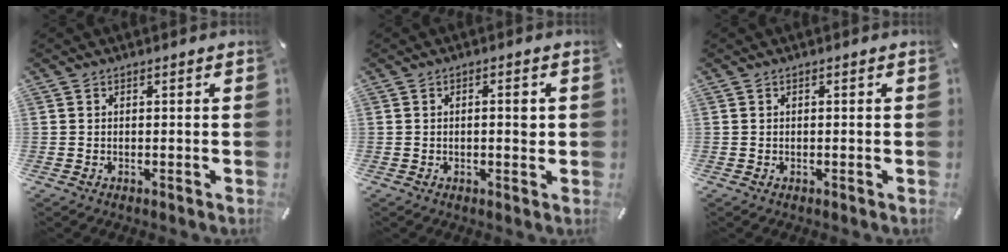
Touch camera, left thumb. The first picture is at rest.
{"total": 3.0, "force": [0.2, 1.1, 2.8], "torque": [-0.037, -0.002, -0.003]}
{"total": 0.0}